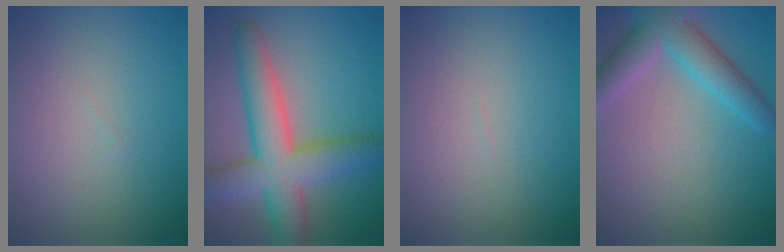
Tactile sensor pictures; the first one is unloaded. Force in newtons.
{"total": 8.7, "press": 8.7, "slide": 0.5}
{"total": 0.0}
{"total": 5.6, "press": 5.6, "slide": 0.3}